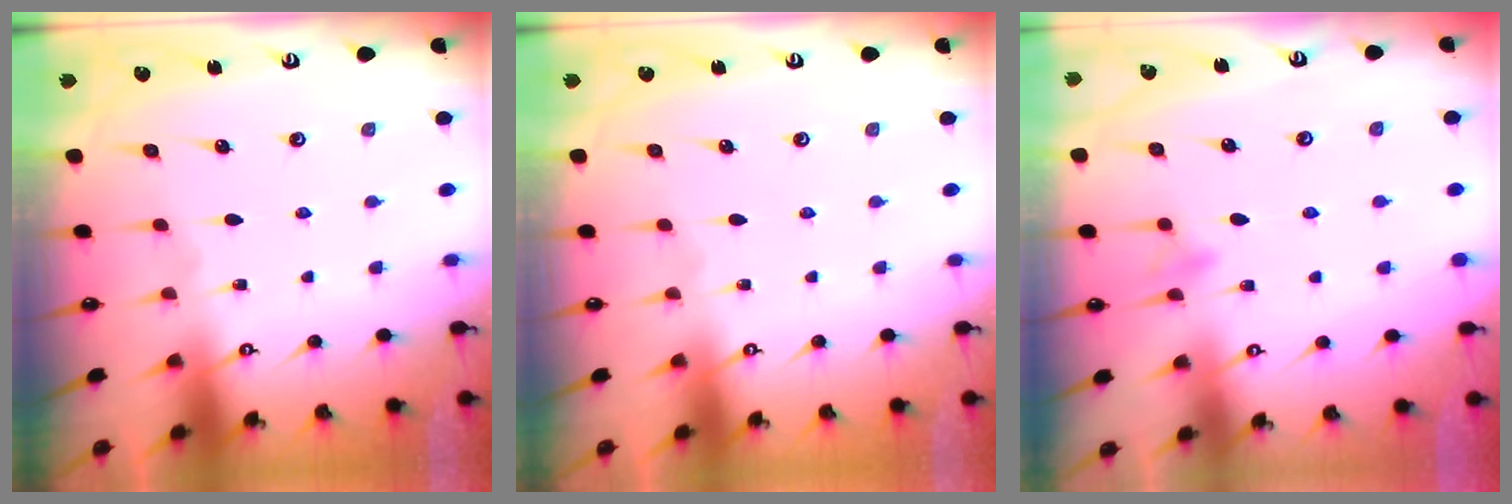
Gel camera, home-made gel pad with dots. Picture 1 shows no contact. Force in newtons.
{"total": 0.0}
{"total": 7.7, "press": 7.7, "slide": 0.7}